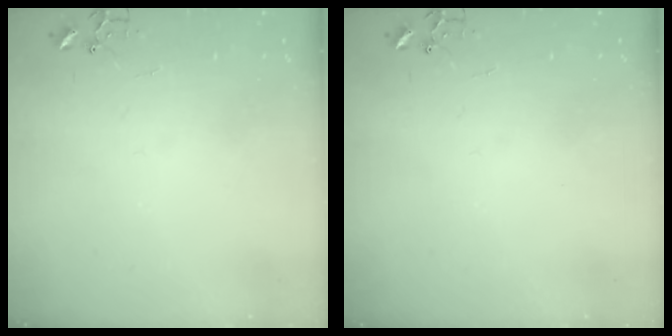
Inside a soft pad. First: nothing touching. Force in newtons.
{"total": 0.0}